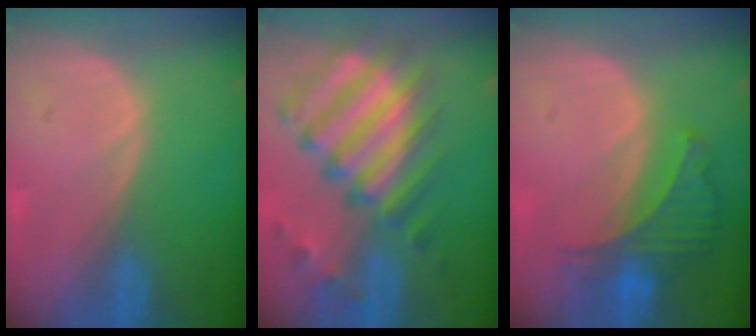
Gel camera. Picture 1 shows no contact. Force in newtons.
{"total": 11.9, "press": 10.4, "slide": 5.8}
{"total": 6.4, "press": 5.9, "slide": 2.3}